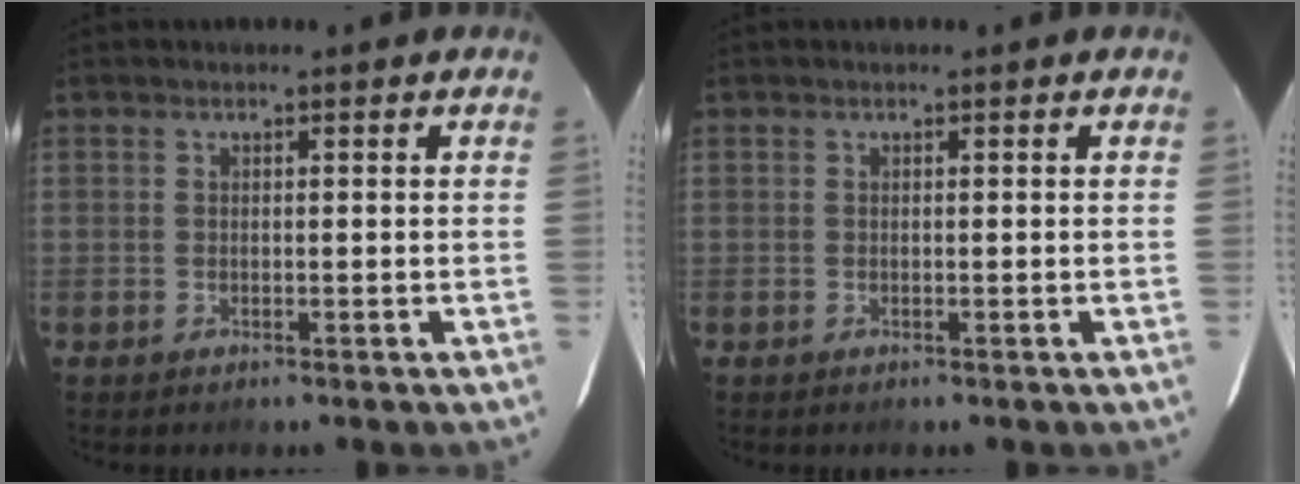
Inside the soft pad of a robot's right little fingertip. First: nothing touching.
{"total": 0.0}